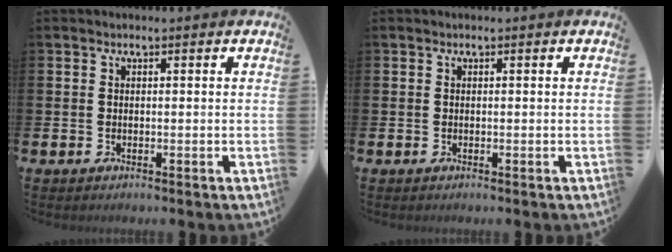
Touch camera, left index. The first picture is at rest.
{"total": 0.0}